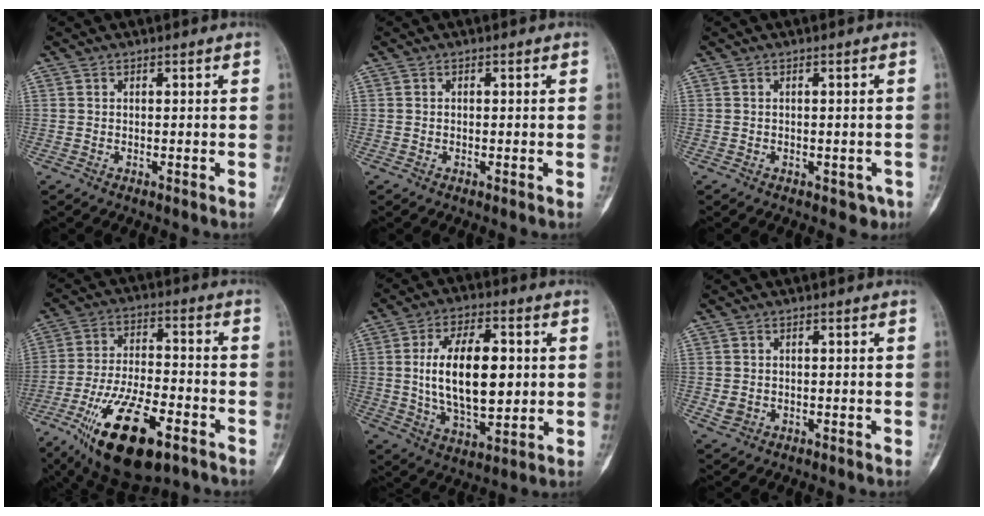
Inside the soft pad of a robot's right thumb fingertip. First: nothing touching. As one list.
[{"total": 0.0}, {"total": 2.7, "force": [-1.3, 2.0, 1.4], "torque": [0.001, 0.006, -0.010]}, {"total": 20.0, "force": [-10.3, 8.0, 15.1], "torque": [-0.279, 0.039, -0.169]}, {"total": 17.4, "force": [1.5, 8.9, 14.9], "torque": [-0.232, -0.005, 0.031]}, {"total": 2.3, "force": [-0.6, 1.9, 1.0], "torque": [-0.015, 0.006, -0.003]}]